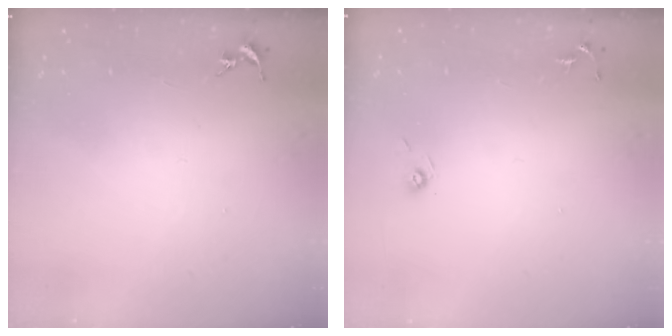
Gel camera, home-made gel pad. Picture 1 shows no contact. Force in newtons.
{"total": 4.7, "press": 4.4, "slide": 1.5}